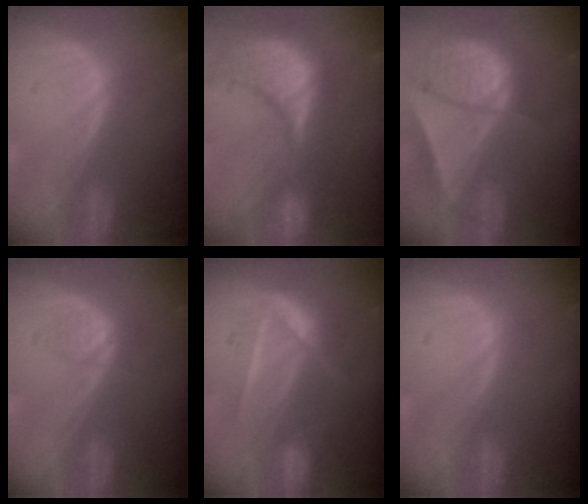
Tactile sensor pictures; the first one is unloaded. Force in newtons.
{"total": 15.3, "press": 12.2, "slide": 9.3}
{"total": 9.4, "press": 8.1, "slide": 4.7}
{"total": 1.9, "press": 1.9, "slide": 0.4}
{"total": 7.3, "press": 6.4, "slide": 3.4}
{"total": 0.0}